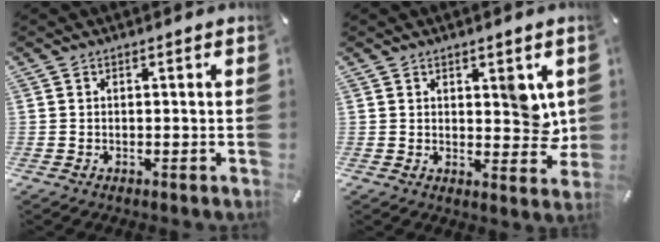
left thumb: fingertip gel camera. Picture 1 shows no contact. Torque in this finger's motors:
{"motor_torque": [1.13, 1.20, 0.81, -0.61, 0.16]}